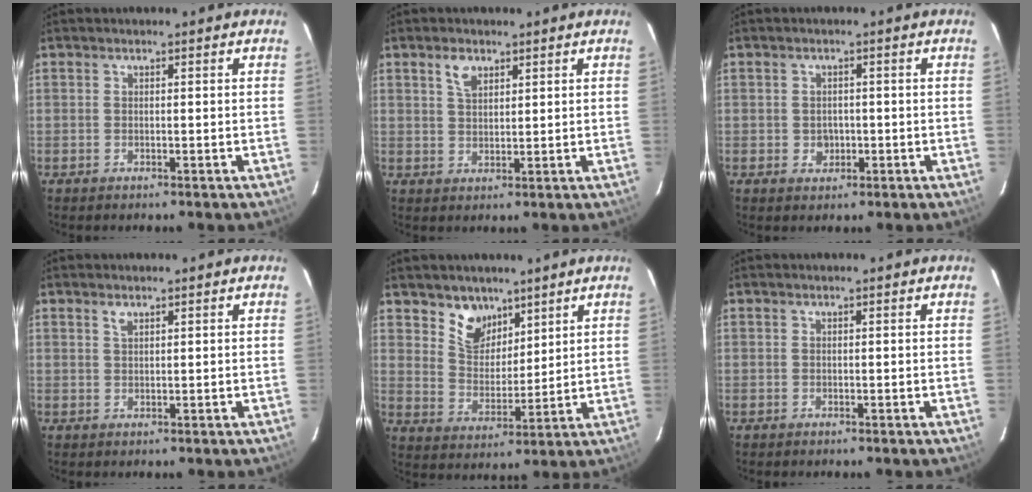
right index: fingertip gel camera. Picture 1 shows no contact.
{"total": 3.4, "force": [2.1, 1.9, 2.0], "torque": [-0.035, 0.006, 0.039]}
{"total": 2.7, "force": [-0.5, 2.5, 1.1], "torque": [-0.020, 0.005, -0.001]}
{"total": 1.2, "force": [0.9, 0.6, 0.7], "torque": [-0.013, 0.003, 0.017]}
{"total": 7.7, "force": [5.5, 4.9, 2.3], "torque": [-0.035, -0.001, 0.107]}
{"total": 0.0}